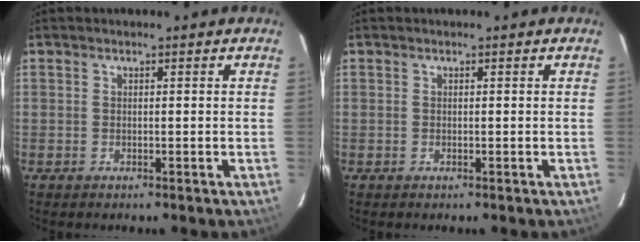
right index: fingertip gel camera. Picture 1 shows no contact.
{"total": 0.0}